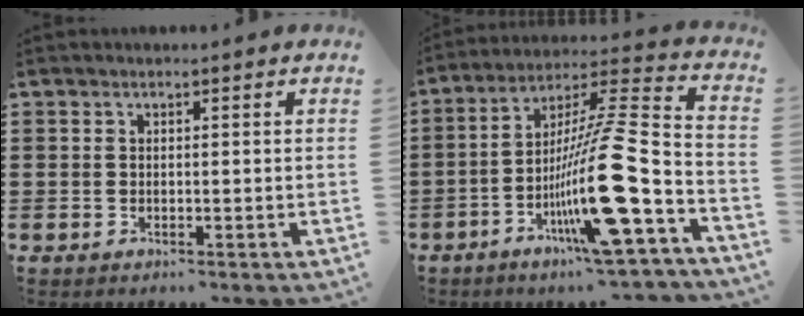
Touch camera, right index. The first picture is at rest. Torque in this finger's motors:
{"motor_torque": [2.14, 0.00, 1.05, 0.21]}